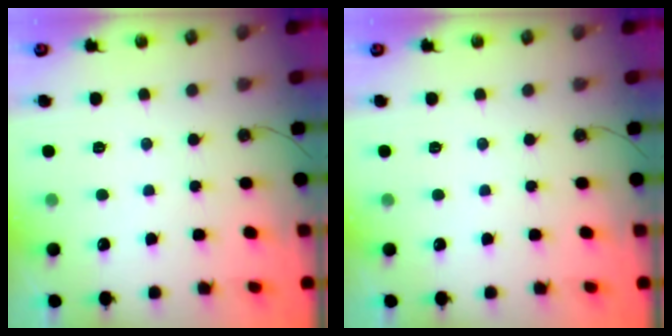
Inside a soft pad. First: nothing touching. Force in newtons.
{"total": 0.0}